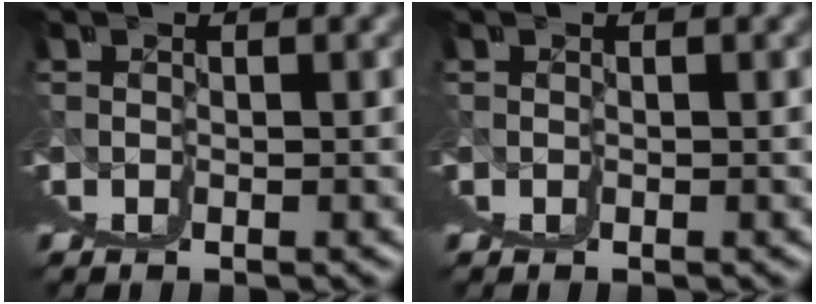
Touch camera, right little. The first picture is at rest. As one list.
[{"total": 0.0}]